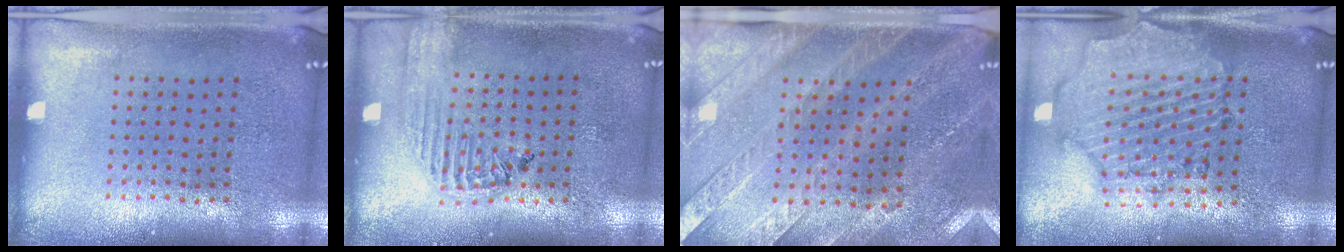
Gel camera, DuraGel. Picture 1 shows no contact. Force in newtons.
{"total": 1.7, "press": 1.6, "slide": 0.6}
{"total": 2.9, "press": 2.7, "slide": 1.2}
{"total": 1.6, "press": 1.6, "slide": 0.4}